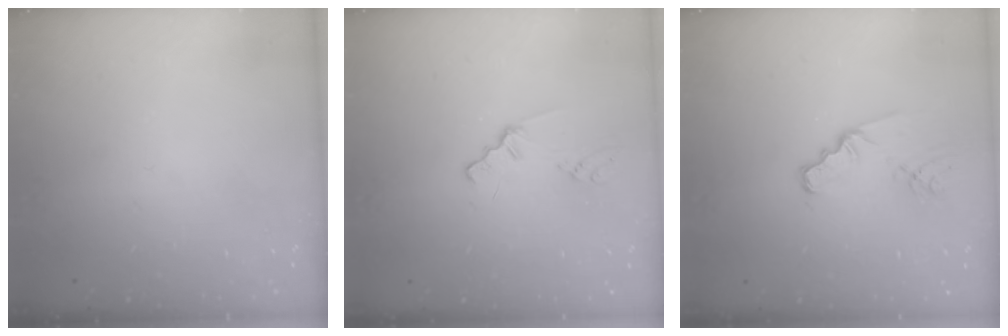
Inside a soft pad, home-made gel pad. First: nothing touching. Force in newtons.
{"total": 0.8, "press": 0.8, "slide": 0.2}
{"total": 2.6, "press": 2.6, "slide": 0.3}